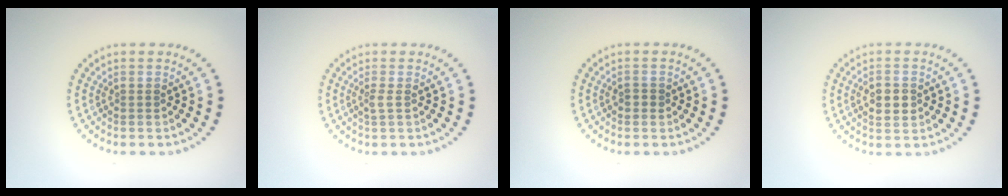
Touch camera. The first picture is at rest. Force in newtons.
{"total": 1.0, "press": 0.7, "slide": 0.6}
{"total": 1.0, "press": 1.0, "slide": 0.1}
{"total": 2.6, "press": 2.6, "slide": 0.1}